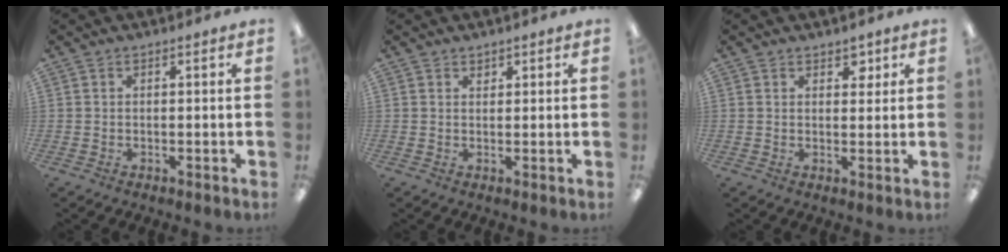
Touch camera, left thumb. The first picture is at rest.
{"total": 1.1, "force": [0.9, 0.5, 0.1], "torque": [0.005, -0.005, 0.016]}
{"total": 2.9, "force": [1.9, 1.9, 1.2], "torque": [-0.002, -0.006, 0.029]}